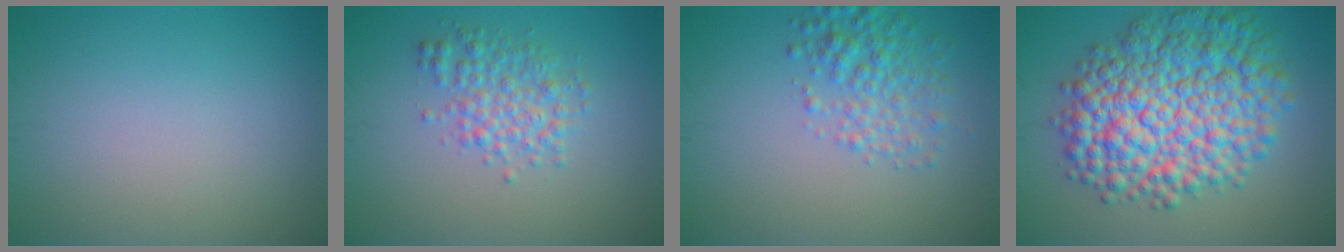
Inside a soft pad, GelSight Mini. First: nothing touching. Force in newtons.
{"total": 3.3, "press": 3.3, "slide": 0.1}
{"total": 3.4, "press": 3.4, "slide": 0.1}
{"total": 11.6, "press": 11.6, "slide": 0.2}